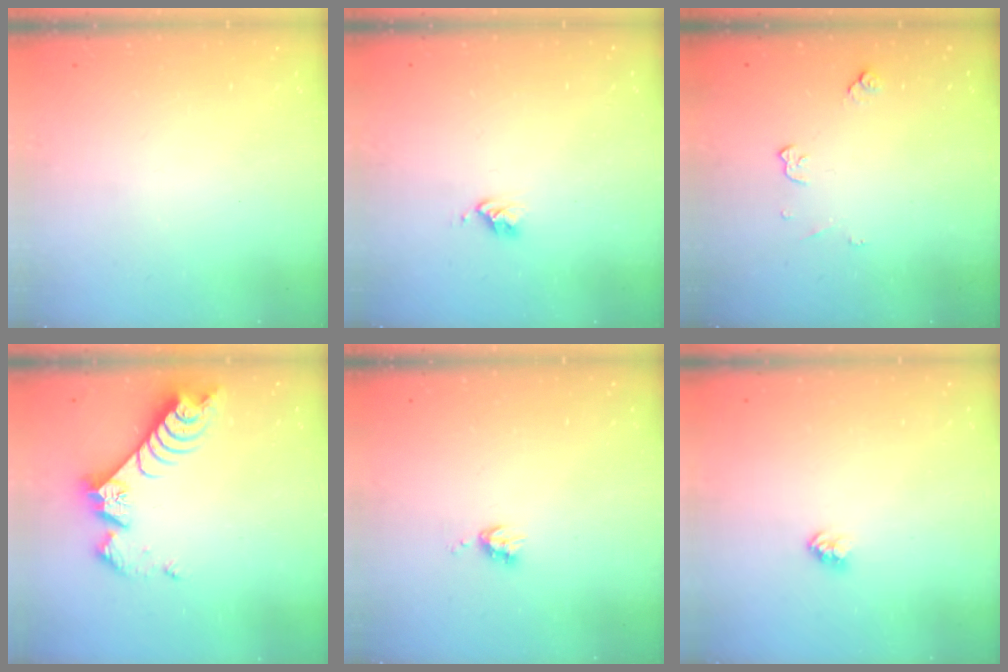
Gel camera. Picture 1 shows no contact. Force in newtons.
{"total": 2.7, "press": 2.6, "slide": 0.4}
{"total": 4.8, "press": 4.7, "slide": 0.7}
{"total": 8.4, "press": 8.4, "slide": 0.3}
{"total": 5.4, "press": 5.3, "slide": 0.7}
{"total": 2.3, "press": 2.3, "slide": 0.1}